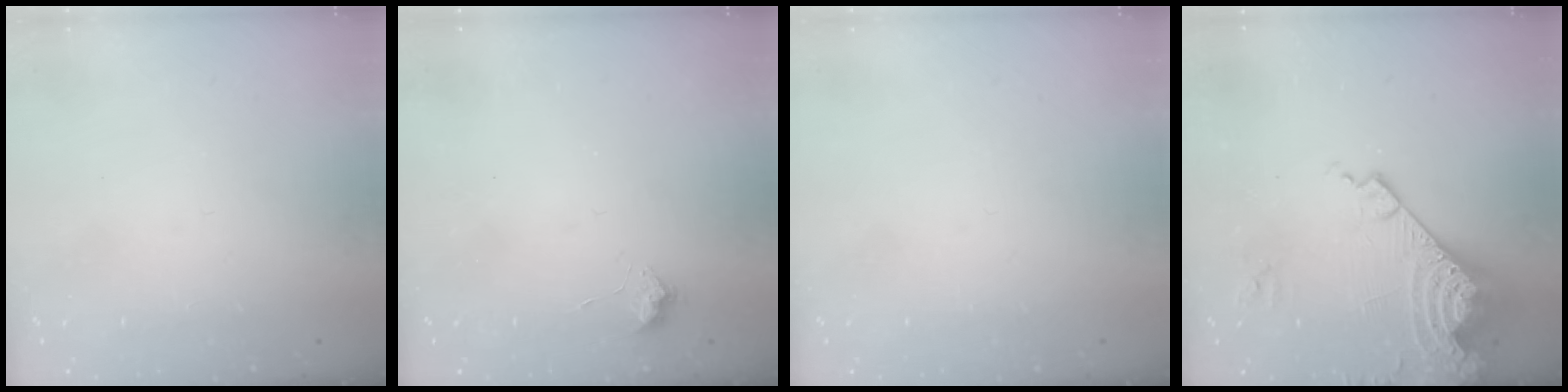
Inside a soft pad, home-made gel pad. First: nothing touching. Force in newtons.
{"total": 4.4, "press": 4.4, "slide": 0.7}
{"total": 0.0}
{"total": 15.0, "press": 14.8, "slide": 1.9}